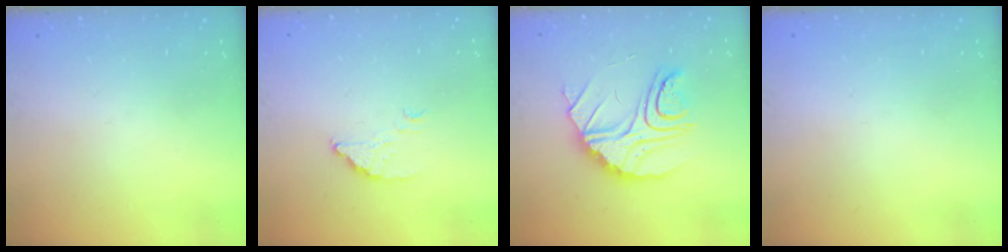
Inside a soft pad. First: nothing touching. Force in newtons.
{"total": 2.2, "press": 2.2, "slide": 0.0}
{"total": 13.7, "press": 13.7, "slide": 1.1}
{"total": 2.2, "press": 2.2, "slide": 0.1}